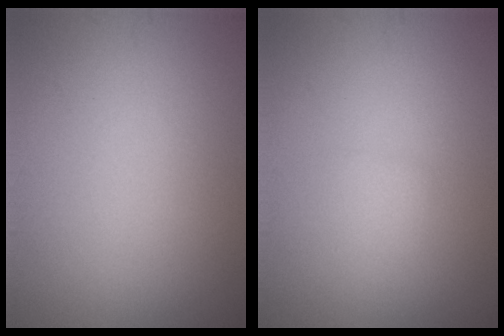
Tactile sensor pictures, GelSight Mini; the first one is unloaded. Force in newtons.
{"total": 1.0, "press": 1.0, "slide": 0.1}